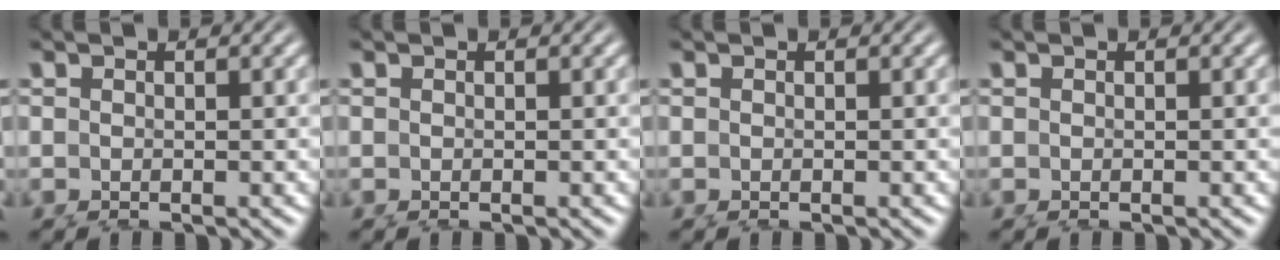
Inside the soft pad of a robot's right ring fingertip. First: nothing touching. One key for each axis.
{"total": 0.0}
{"total": 0.0}
{"total": 0.0}